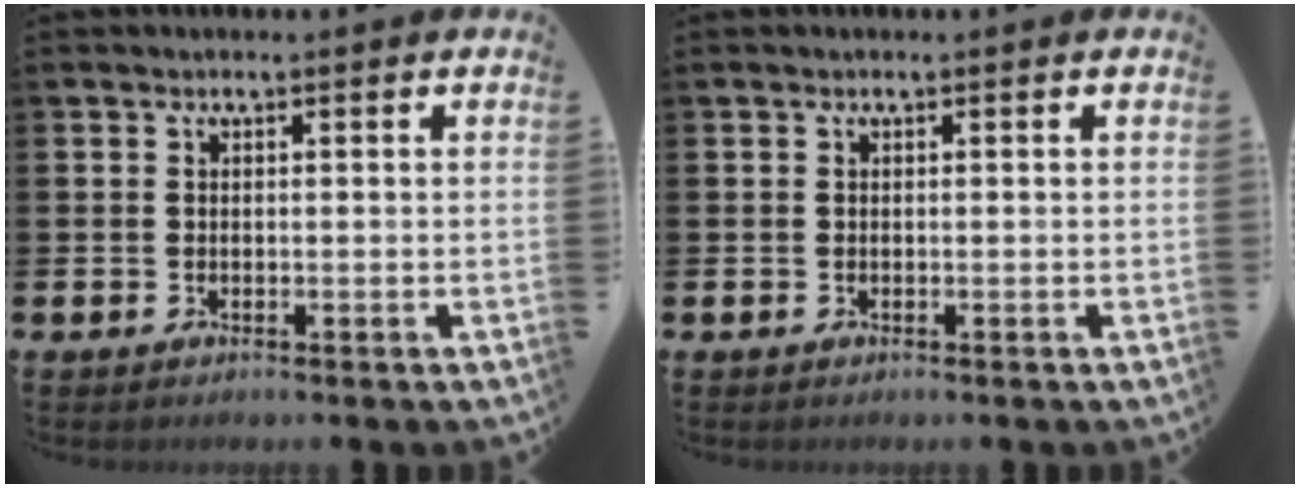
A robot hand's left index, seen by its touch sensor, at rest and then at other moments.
{"total": 0.0}